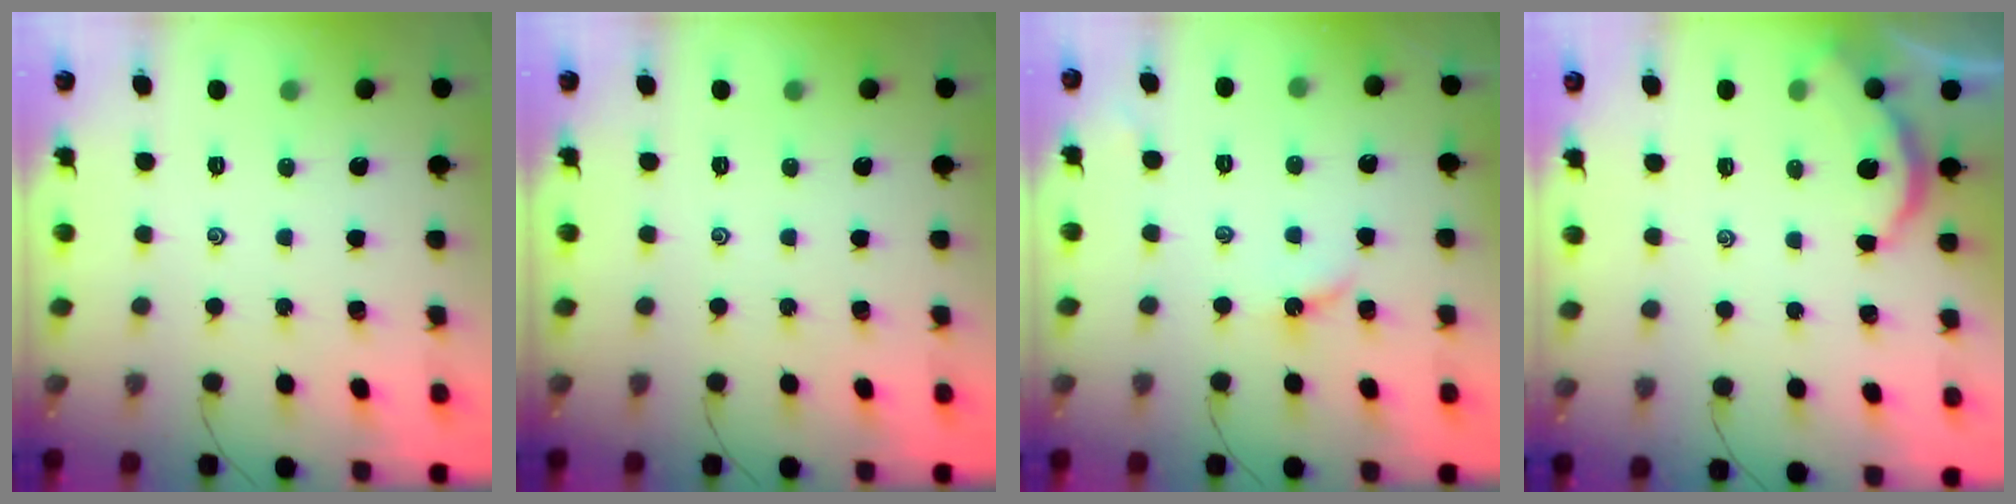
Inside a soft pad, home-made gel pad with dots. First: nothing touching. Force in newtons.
{"total": 0.0}
{"total": 2.6, "press": 2.6, "slide": 0.3}
{"total": 2.6, "press": 2.6, "slide": 0.2}